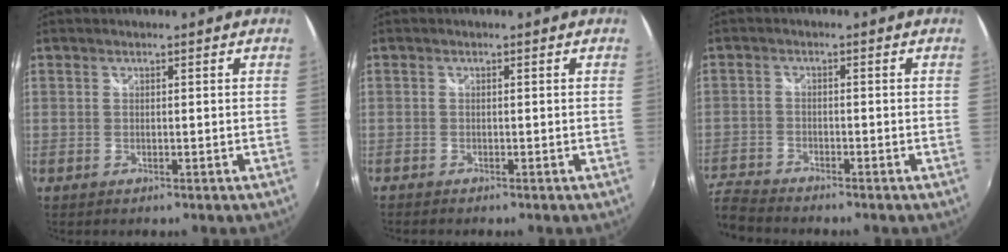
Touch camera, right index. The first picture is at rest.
{"total": 1.2, "force": [-1.1, 0.4, 0.2], "torque": [-0.008, -0.008, -0.022]}
{"total": 7.7, "force": [-7.3, 1.3, 1.7], "torque": [-0.069, -0.019, -0.148]}